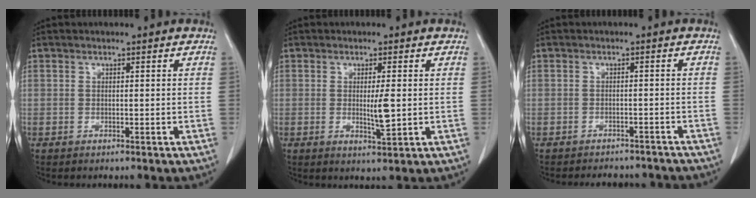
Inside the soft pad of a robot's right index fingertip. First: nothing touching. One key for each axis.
{"total": 3.5, "fx": 0.1, "fy": 0.4, "fz": 3.5, "tx": -0.056, "ty": -0.006, "tz": 0.005}
{"total": 7.7, "fx": -6.9, "fy": 3.2, "fz": 1.1, "tx": -0.008, "ty": 0.008, "tz": -0.073}